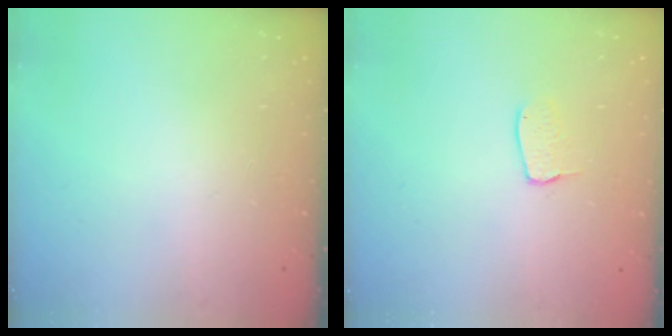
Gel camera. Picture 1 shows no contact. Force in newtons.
{"total": 4.8, "press": 4.8, "slide": 0.3}